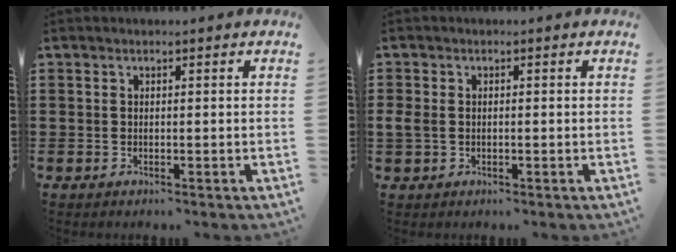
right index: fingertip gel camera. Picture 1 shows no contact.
{"total": 1.4, "force": [-0.3, 0.9, 1.0], "torque": [-0.029, -0.001, -0.010]}